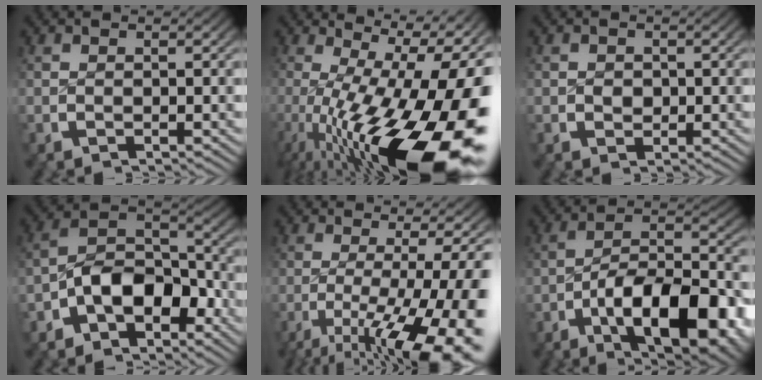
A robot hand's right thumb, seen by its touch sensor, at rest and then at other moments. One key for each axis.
{"total": 20.3, "fx": -2.5, "fy": 10.1, "fz": 17.4, "tx": -0.269, "ty": -0.056, "tz": 0.000}
{"total": 1.3, "fx": 0.1, "fy": 1.1, "fz": 0.7, "tx": -0.013, "ty": -0.009, "tz": 0.006}
{"total": 8.4, "fx": -3.5, "fy": 5.3, "fz": 5.5, "tx": -0.099, "ty": -0.017, "tz": -0.056}
{"total": 13.2, "fx": -4.5, "fy": 5.9, "fz": 10.9, "tx": -0.188, "ty": -0.042, "tz": -0.040}
{"total": 15.2, "fx": -3.9, "fy": 8.1, "fz": 12.2, "tx": -0.200, "ty": -0.051, "tz": -0.040}